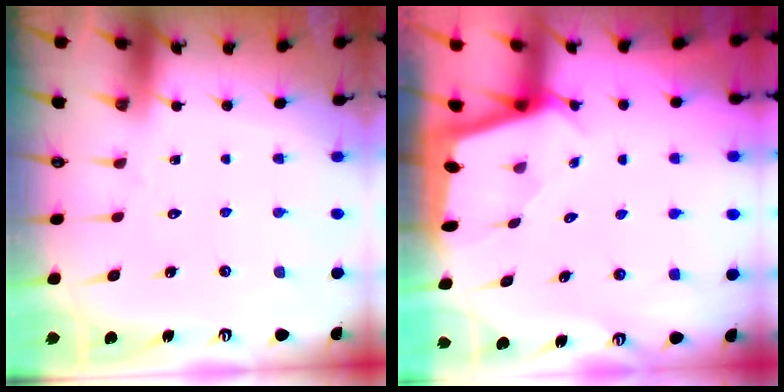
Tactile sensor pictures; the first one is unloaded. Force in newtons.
{"total": 1.7, "press": 1.6, "slide": 0.2}